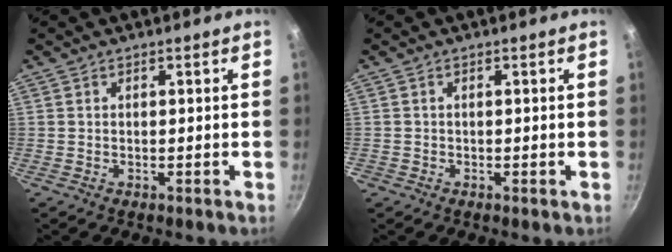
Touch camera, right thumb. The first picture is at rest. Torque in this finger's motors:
{"motor_torque": [0.31, 0.01, -0.04, -0.32, 0.03]}